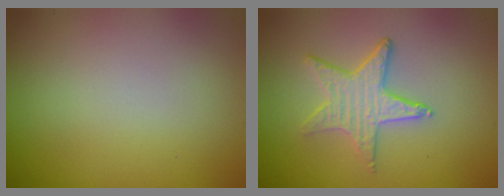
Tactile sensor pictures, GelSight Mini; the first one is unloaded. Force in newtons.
{"total": 3.1, "press": 2.9, "slide": 1.1}